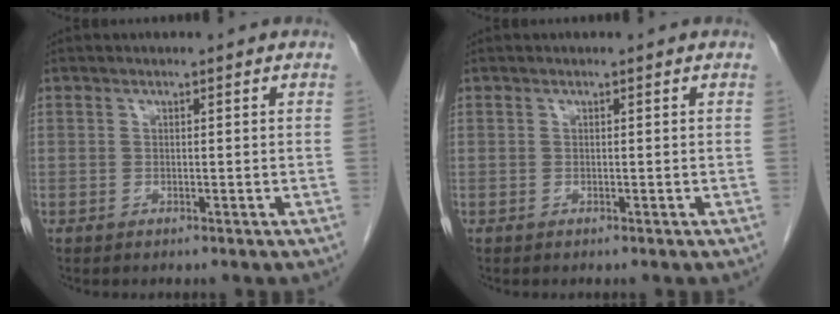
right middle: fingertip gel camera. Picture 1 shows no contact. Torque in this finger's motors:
{"motor_torque": [0.09, 0.04, 0.05, -0.02]}